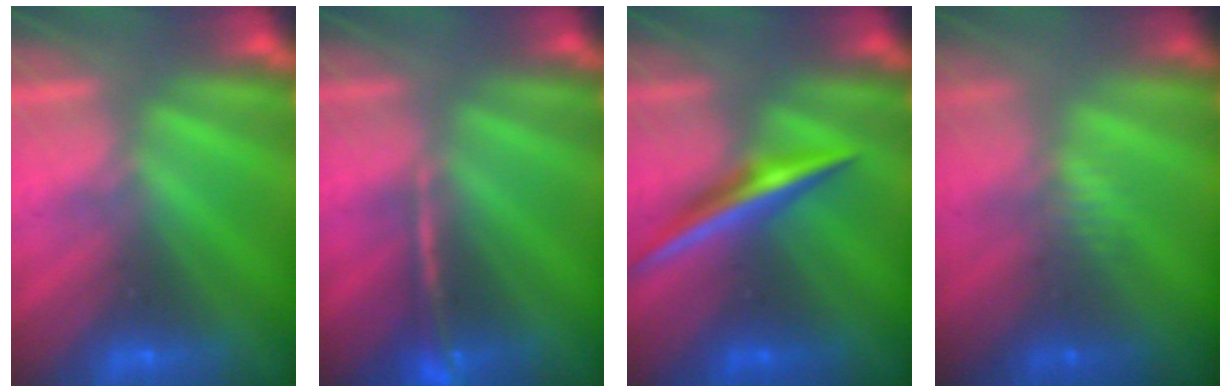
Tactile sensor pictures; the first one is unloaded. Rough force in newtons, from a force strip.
{"total": 2.4}
{"total": 1.9}
{"total": 2.4}